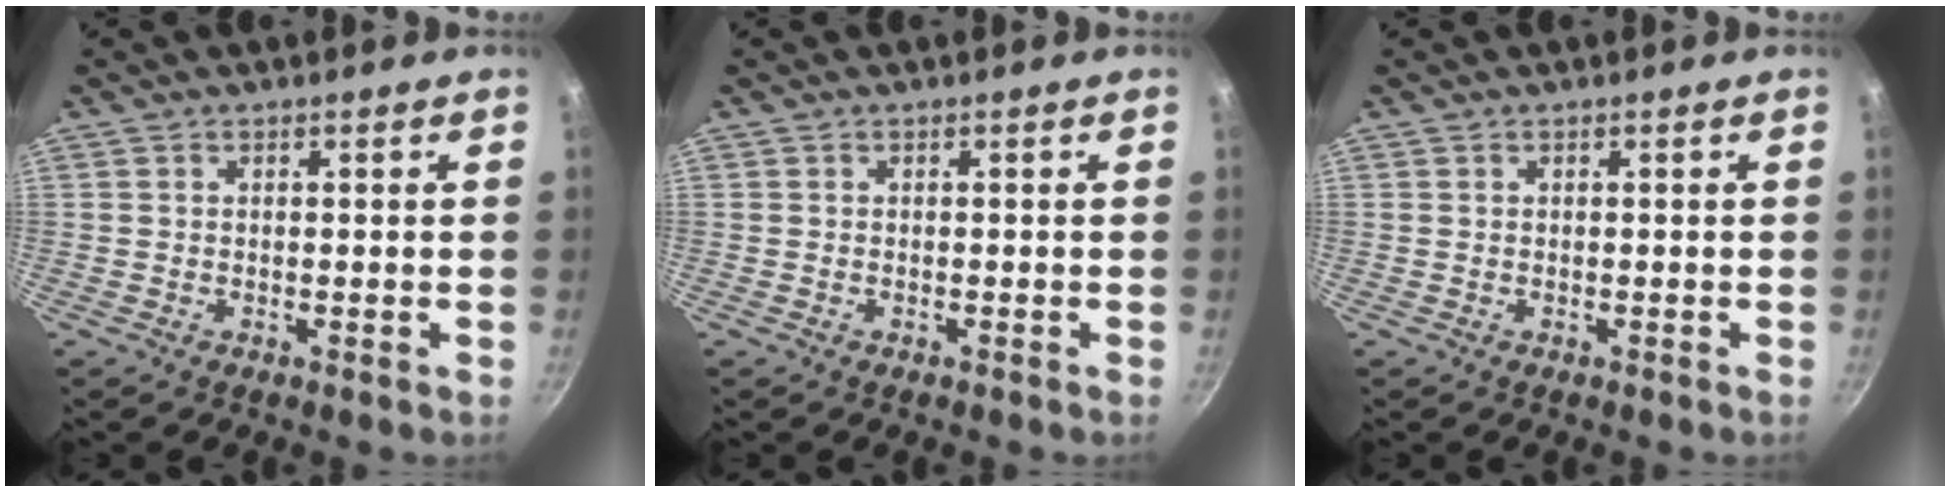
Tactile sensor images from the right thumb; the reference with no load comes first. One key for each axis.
{"total": 0.0}
{"total": 0.0}